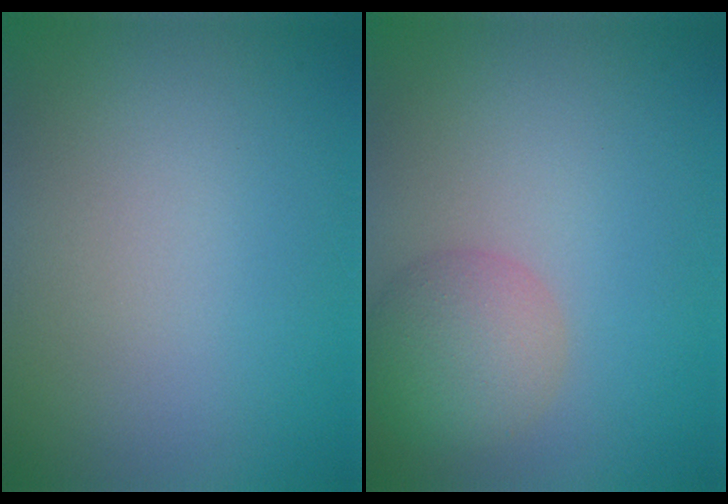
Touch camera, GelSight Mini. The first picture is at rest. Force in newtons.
{"total": 4.1, "press": 4.1, "slide": 0.3}